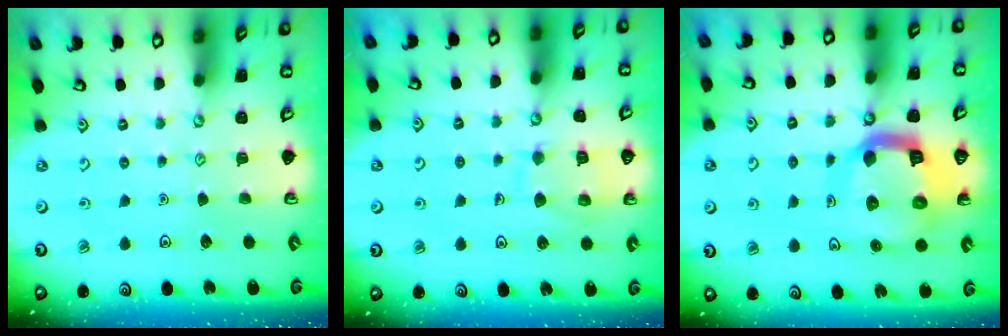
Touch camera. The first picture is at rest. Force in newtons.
{"total": 10.5, "press": 10.5, "slide": 1.0}
{"total": 16.1, "press": 15.9, "slide": 2.0}